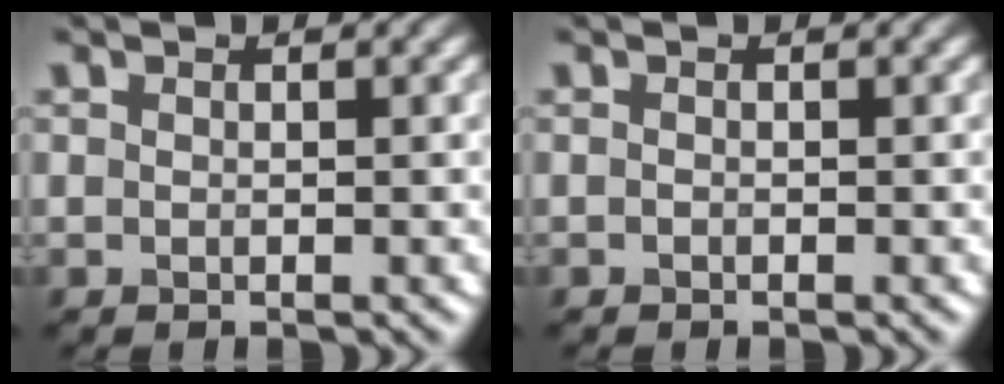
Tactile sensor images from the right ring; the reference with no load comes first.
{"total": 0.0}